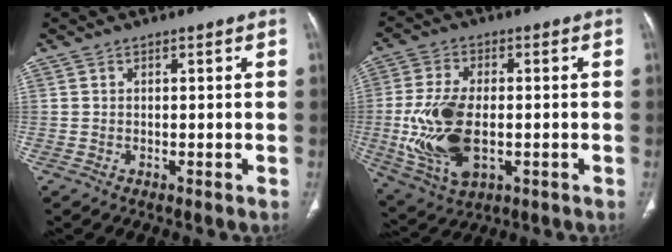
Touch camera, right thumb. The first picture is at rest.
{"total": 14.6, "force": [-2.0, 7.9, 12.1], "torque": [-0.249, -0.005, -0.025]}